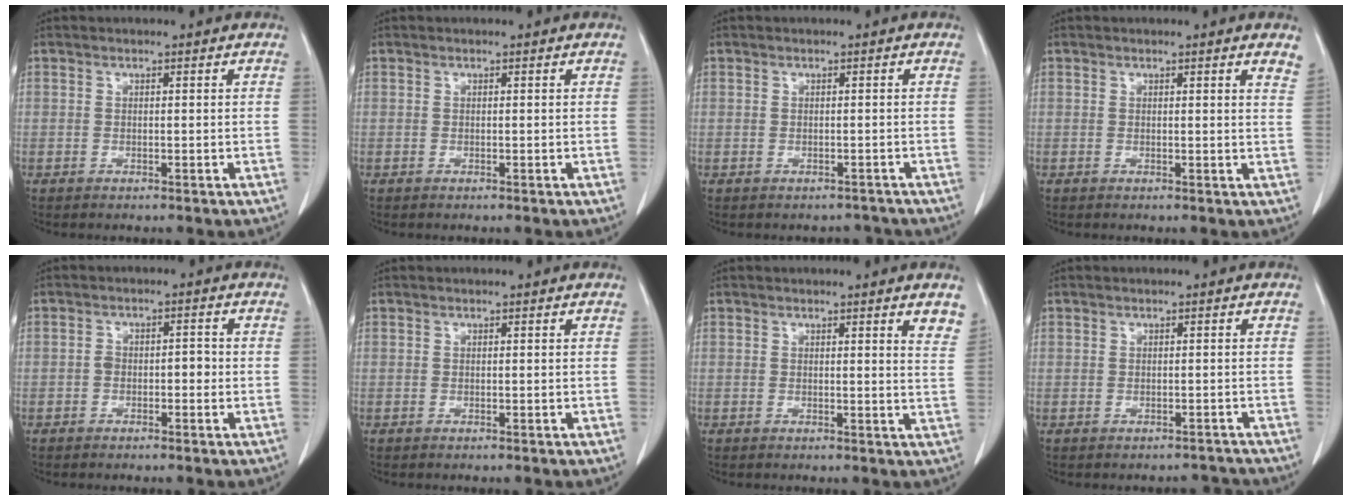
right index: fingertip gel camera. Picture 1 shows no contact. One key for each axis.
{"total": 0.0}
{"total": 1.8, "fx": -1.4, "fy": 1.1, "fz": -0.3, "tx": 0.007, "ty": 0.009, "tz": -0.018}
{"total": 2.8, "fx": 2.3, "fy": 0.1, "fz": 1.6, "tx": -0.020, "ty": -0.009, "tz": 0.012}
{"total": 2.7, "fx": -0.7, "fy": 1.5, "fz": 2.1, "tx": -0.031, "ty": 0.016, "tz": -0.010}
{"total": 0.0}
{"total": 4.1, "fx": 3.0, "fy": 0.2, "fz": 2.8, "tx": -0.030, "ty": -0.013, "tz": 0.021}
{"total": 1.9, "fx": -1.5, "fy": 1.0, "fz": -0.6, "tx": 0.014, "ty": 0.009, "tz": -0.015}